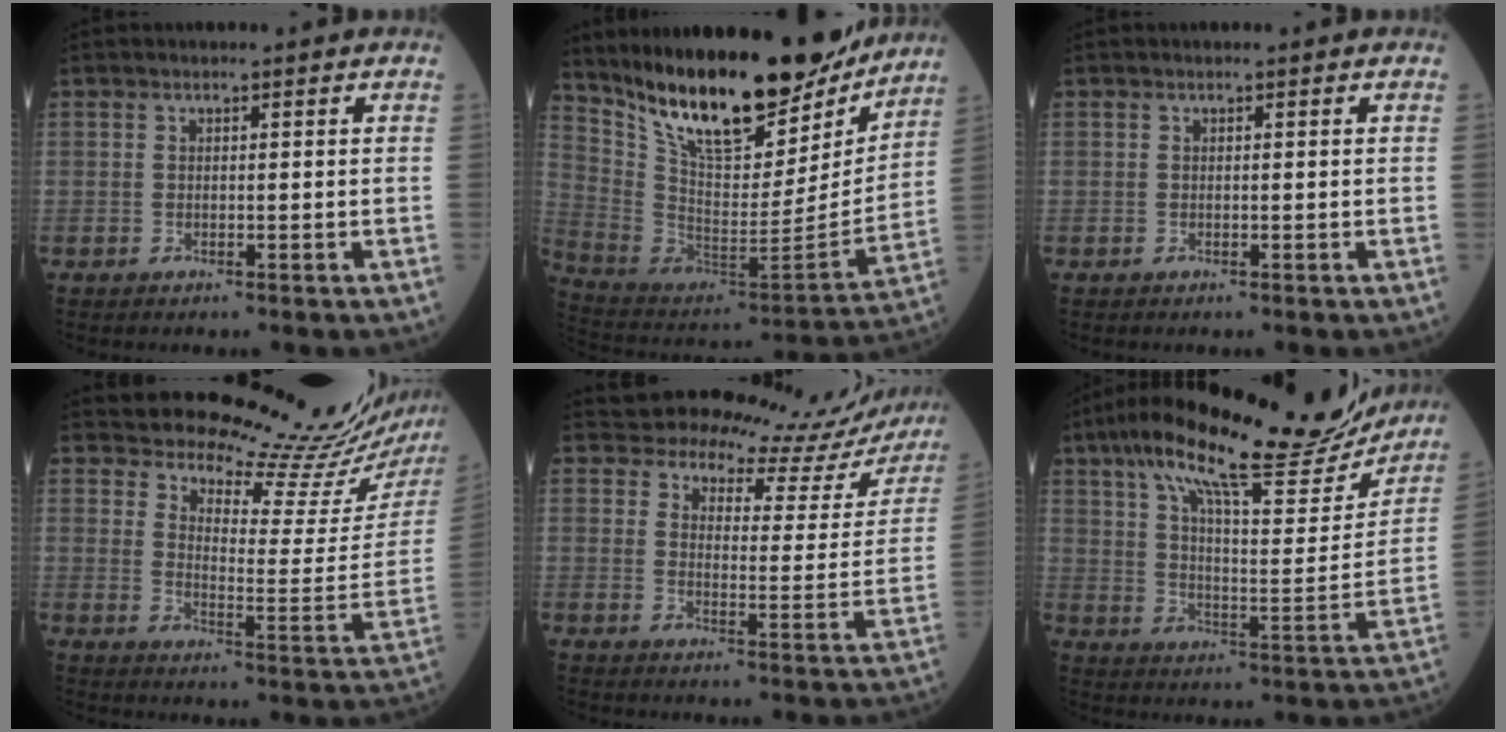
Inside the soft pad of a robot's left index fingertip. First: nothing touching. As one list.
[{"total": 24.6, "force": [19.5, 7.3, 13.1], "torque": [-0.225, -0.033, 0.318]}, {"total": 0.0}, {"total": 17.1, "force": [16.8, 0.6, 3.2], "torque": [-0.043, -0.117, 0.198]}, {"total": 16.1, "force": [15.6, 3.8, 0.8], "torque": [0.016, -0.065, 0.160]}, {"total": 24.1, "force": [19.4, 4.4, 13.7], "torque": [-0.221, 0.016, 0.278]}]